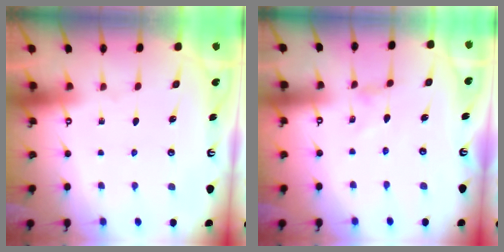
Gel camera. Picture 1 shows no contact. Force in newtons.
{"total": 0.0}